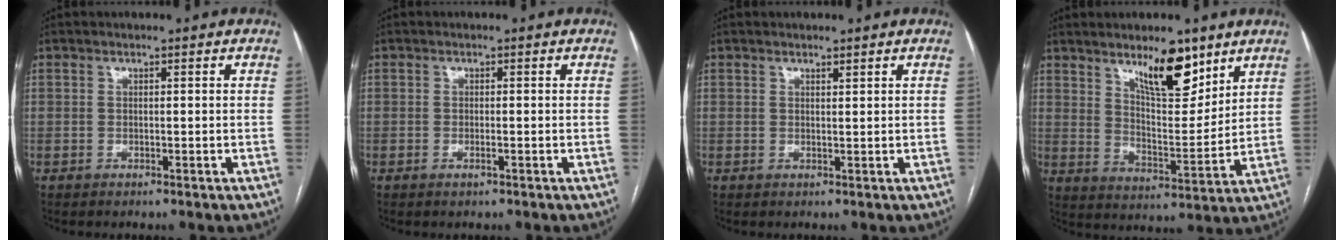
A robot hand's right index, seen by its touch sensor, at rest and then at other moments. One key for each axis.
{"total": 0.8, "fx": -0.4, "fy": 0.1, "fz": 0.7, "tx": -0.015, "ty": -0.002, "tz": -0.006}
{"total": 0.6, "fx": 0.6, "fy": 0.0, "fz": 0.2, "tx": -0.007, "ty": -0.004, "tz": 0.010}
{"total": 10.6, "fx": 7.2, "fy": 3.1, "fz": 7.1, "tx": -0.118, "ty": -0.008, "tz": 0.127}